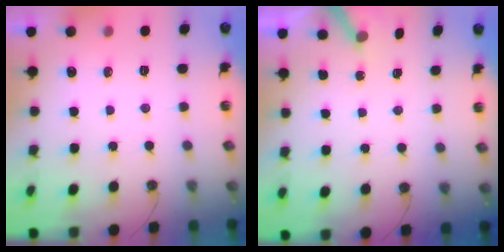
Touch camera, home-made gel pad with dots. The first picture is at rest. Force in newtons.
{"total": 3.7, "press": 3.7, "slide": 0.3}